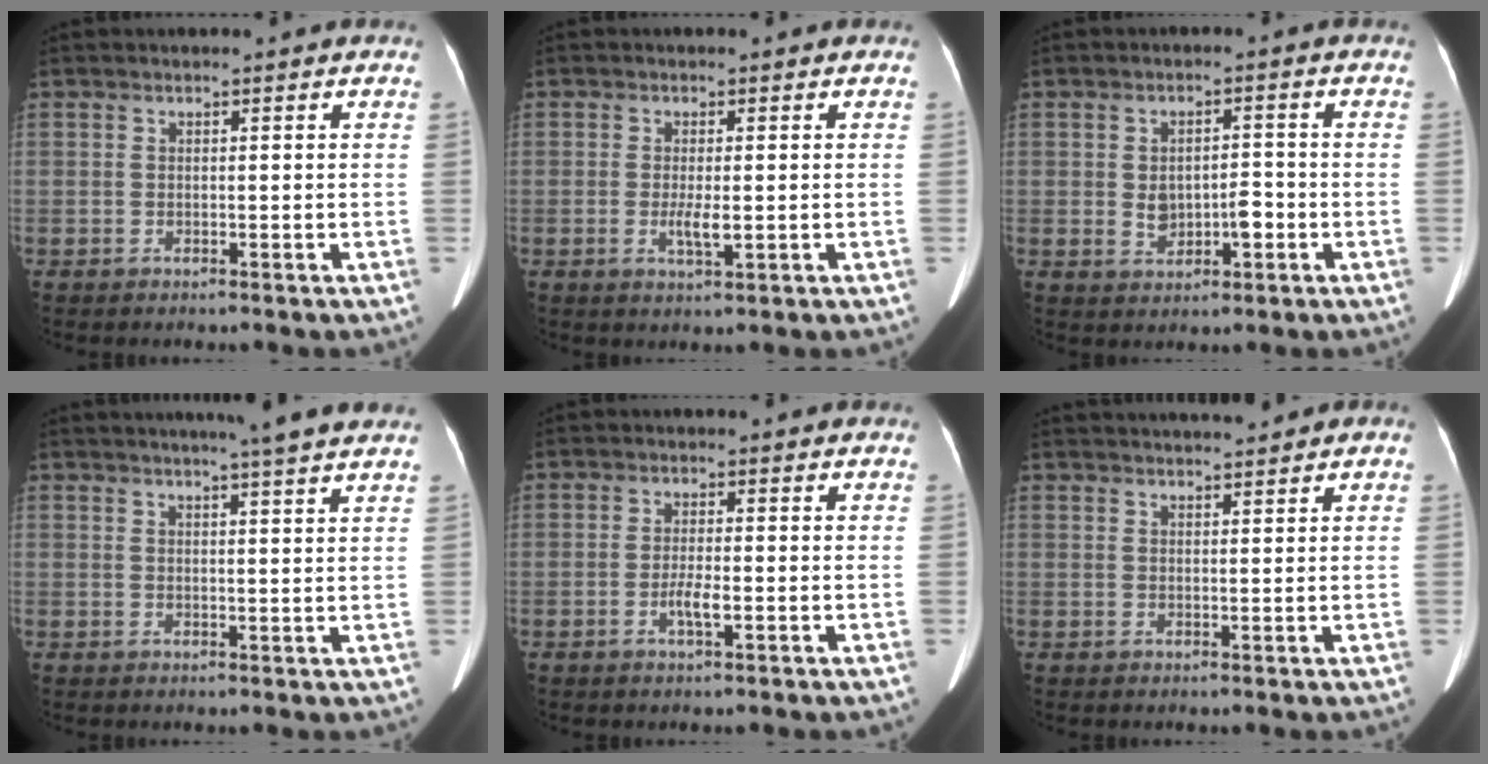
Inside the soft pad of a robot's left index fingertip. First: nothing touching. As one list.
[{"total": 2.6, "force": [-0.4, 0.6, 2.5], "torque": [-0.052, -0.005, -0.006]}, {"total": 4.7, "force": [-1.1, 2.7, 3.7], "torque": [-0.066, 0.010, -0.008]}, {"total": 7.5, "force": [6.2, -0.7, 4.1], "torque": [-0.056, 0.012, 0.070]}, {"total": 2.7, "force": [-1.0, 0.4, 2.4], "torque": [-0.050, -0.001, -0.019]}, {"total": 4.8, "force": [4.4, 0.4, 1.8], "torque": [-0.023, 0.022, 0.064]}]